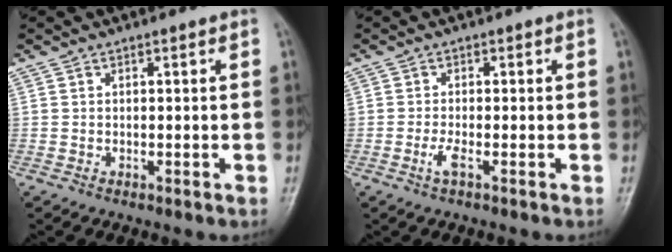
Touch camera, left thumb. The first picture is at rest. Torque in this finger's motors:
{"motor_torque": [0.04, 0.05, 0.20, 0.05, 0.02]}